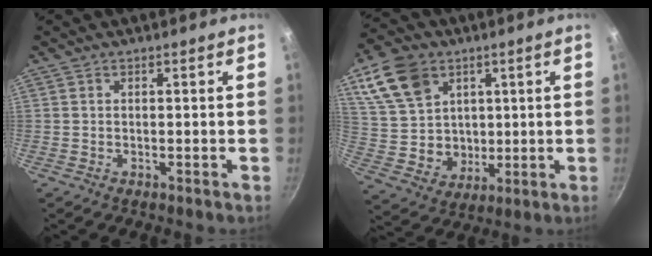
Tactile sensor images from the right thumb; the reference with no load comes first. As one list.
[{"total": 16.5, "force": [6.4, 12.9, 8.1], "torque": [-0.128, -0.013, 0.138]}]